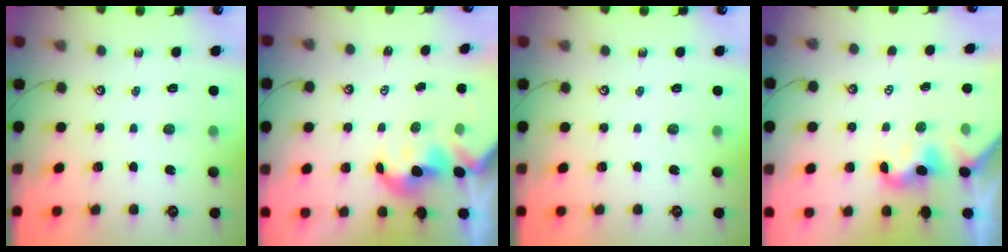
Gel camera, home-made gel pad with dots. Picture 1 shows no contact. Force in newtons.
{"total": 2.9, "press": 2.8, "slide": 0.6}
{"total": 0.0}
{"total": 2.0, "press": 1.9, "slide": 0.5}